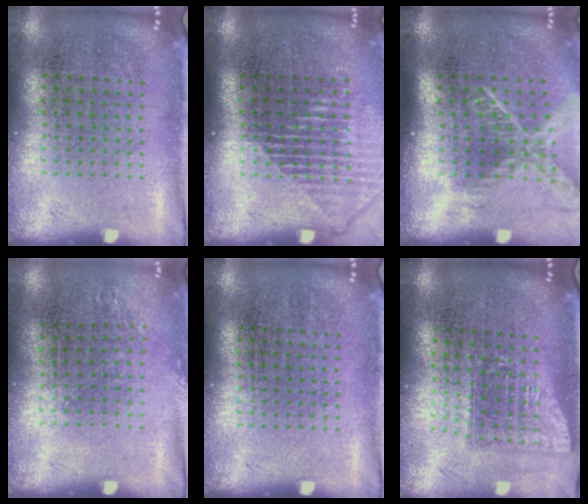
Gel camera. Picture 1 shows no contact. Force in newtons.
{"total": 1.3, "press": 1.2, "slide": 0.6}
{"total": 1.8, "press": 1.3, "slide": 1.3}
{"total": 0.7, "press": 0.6, "slide": 0.4}
{"total": 0.0}
{"total": 1.6, "press": 1.2, "slide": 1.0}